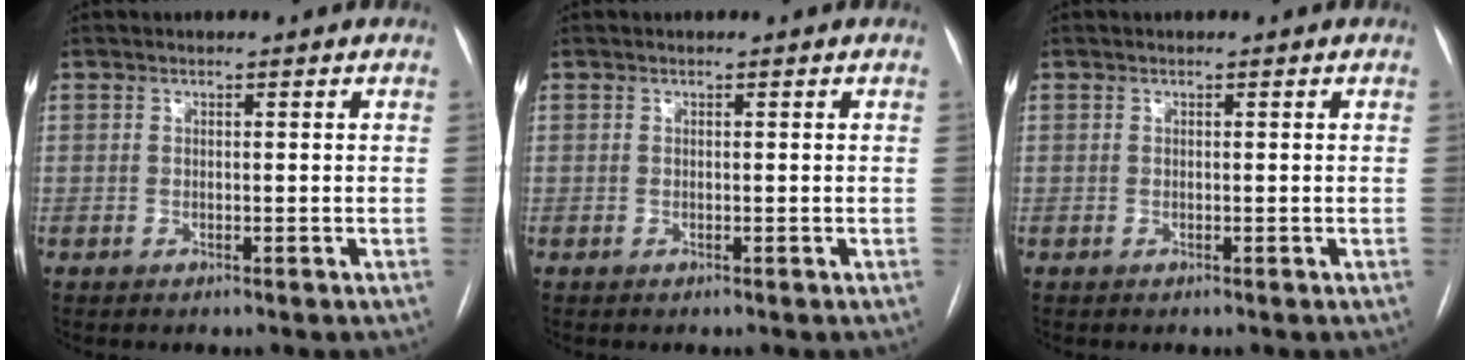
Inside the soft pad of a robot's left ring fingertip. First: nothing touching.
{"total": 0.0}
{"total": 0.0}